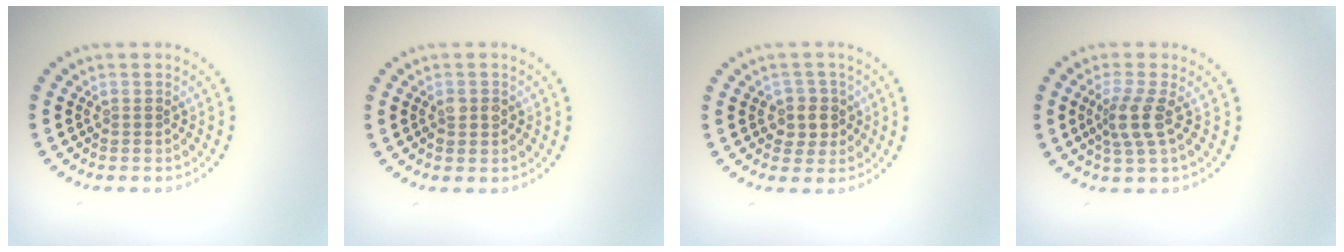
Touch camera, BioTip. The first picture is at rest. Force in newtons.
{"total": 1.6, "press": 1.6, "slide": 0.3}
{"total": 2.4, "press": 2.1, "slide": 1.2}
{"total": 2.8, "press": 2.1, "slide": 1.8}